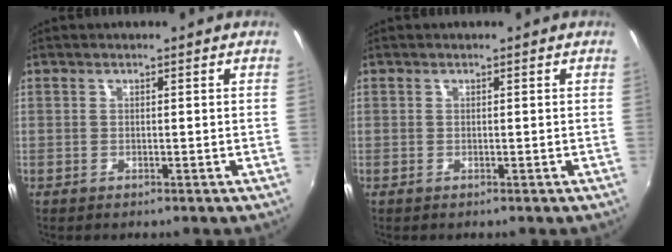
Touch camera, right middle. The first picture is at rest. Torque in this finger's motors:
{"motor_torque": [0.00, 0.00, 0.00, 0.01]}